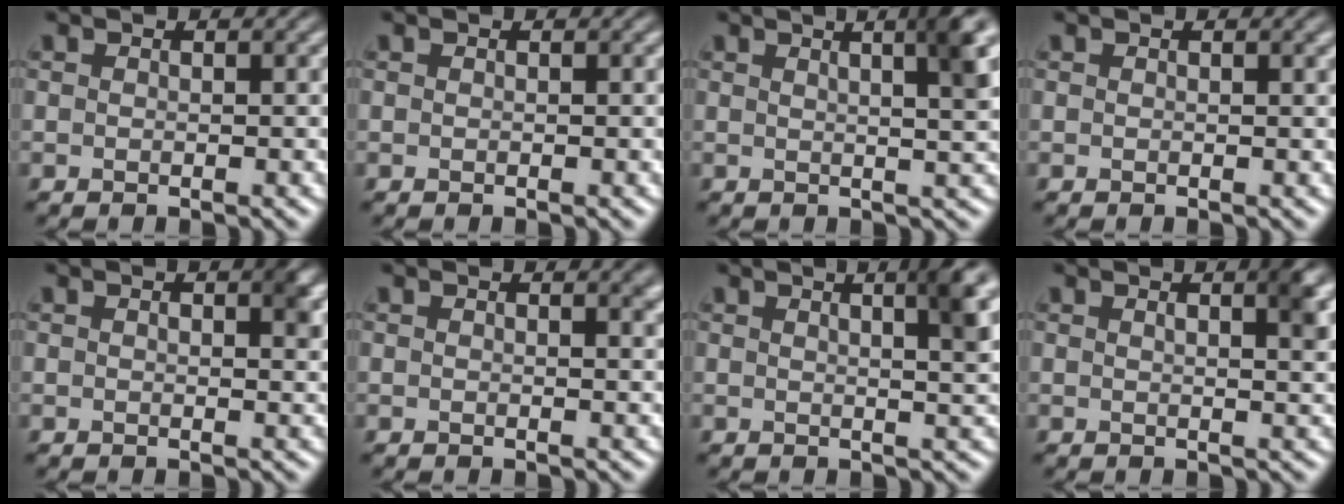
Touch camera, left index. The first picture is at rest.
{"total": 0.0}
{"total": 5.7, "force": [2.5, 1.5, 4.9], "torque": [-0.036, 0.022, 0.021]}
{"total": 0.7, "force": [0.4, 0.1, 0.5], "torque": [-0.004, 0.004, 0.006]}
{"total": 2.4, "force": [0.8, 1.0, 2.0], "torque": [-0.022, 0.002, 0.012]}
{"total": 1.5, "force": [0.9, 0.5, 1.0], "torque": [-0.005, 0.003, 0.013]}
{"total": 5.0, "force": [2.1, 1.2, 4.4], "torque": [-0.040, 0.014, 0.022]}
{"total": 3.3, "force": [1.4, 1.0, 2.8], "torque": [-0.023, 0.008, 0.016]}